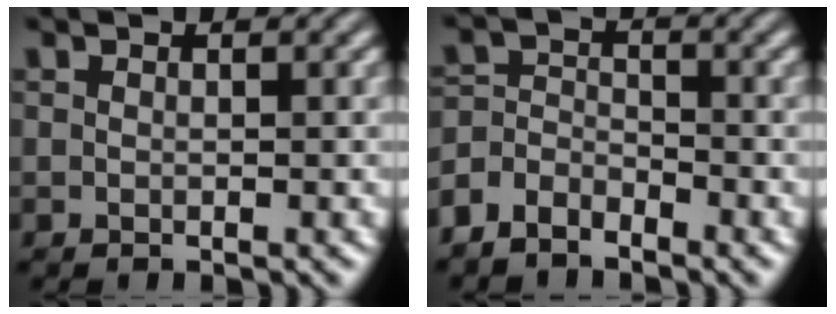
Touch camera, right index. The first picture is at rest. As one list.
[{"total": 4.2, "force": [-2.7, 2.9, 1.3], "torque": [-0.017, -0.016, -0.048]}]